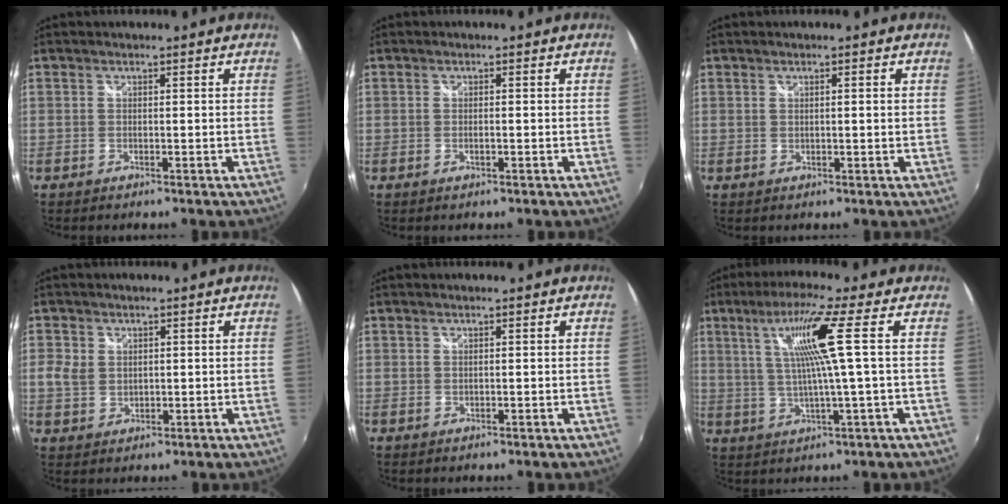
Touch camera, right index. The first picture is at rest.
{"total": 0.8, "force": [-0.3, 0.1, 0.7], "torque": [-0.014, -0.001, -0.006]}
{"total": 1.4, "force": [0.5, 0.1, 1.3], "torque": [-0.018, 0.001, 0.008]}
{"total": 4.3, "force": [0.7, 3.6, 2.2], "torque": [-0.048, 0.002, 0.014]}
{"total": 0.0}
{"total": 10.3, "force": [2.7, -1.2, 9.8], "torque": [-0.178, 0.001, 0.056]}